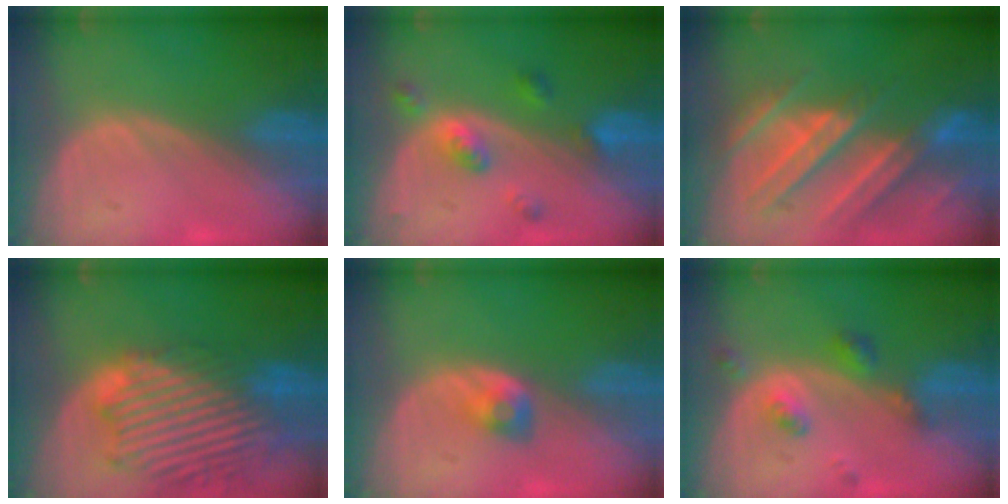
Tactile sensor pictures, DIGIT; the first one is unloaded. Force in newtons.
{"total": 5.3, "press": 4.6, "slide": 2.5}
{"total": 10.7, "press": 9.6, "slide": 4.6}
{"total": 14.0, "press": 11.9, "slide": 7.2}
{"total": 2.8, "press": 2.5, "slide": 1.3}
{"total": 5.1, "press": 4.4, "slide": 2.5}